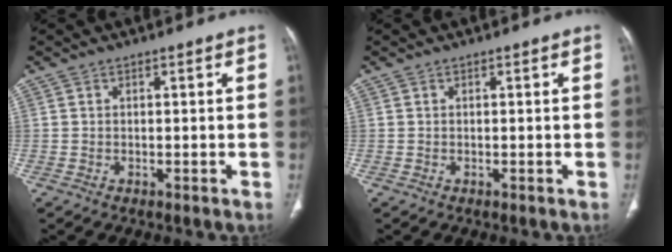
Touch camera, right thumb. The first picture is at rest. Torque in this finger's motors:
{"motor_torque": [0.00, 0.00, -0.19, -0.04, 0.00]}